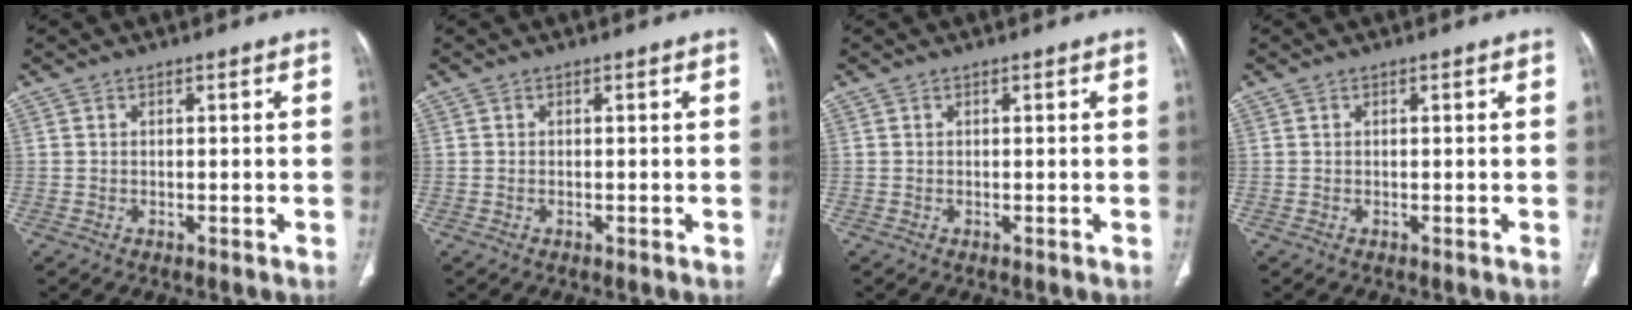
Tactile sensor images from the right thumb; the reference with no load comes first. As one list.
[{"total": 0.0}, {"total": 0.0}, {"total": 0.0}]